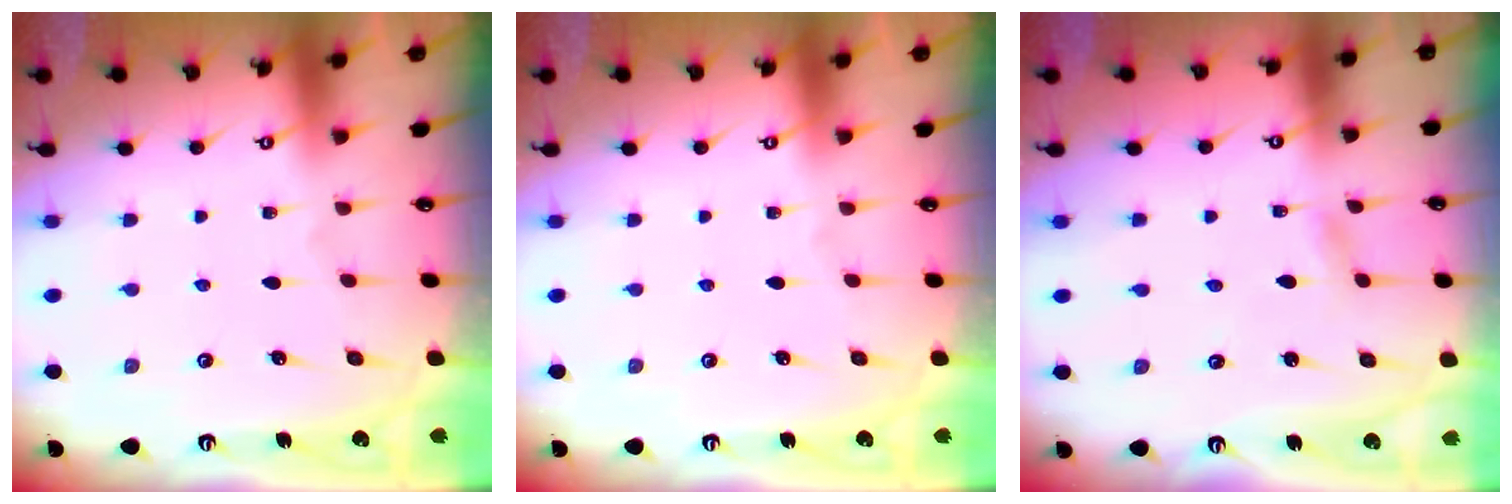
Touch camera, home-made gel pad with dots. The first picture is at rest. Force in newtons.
{"total": 0.0}
{"total": 2.1, "press": 2.1, "slide": 0.2}